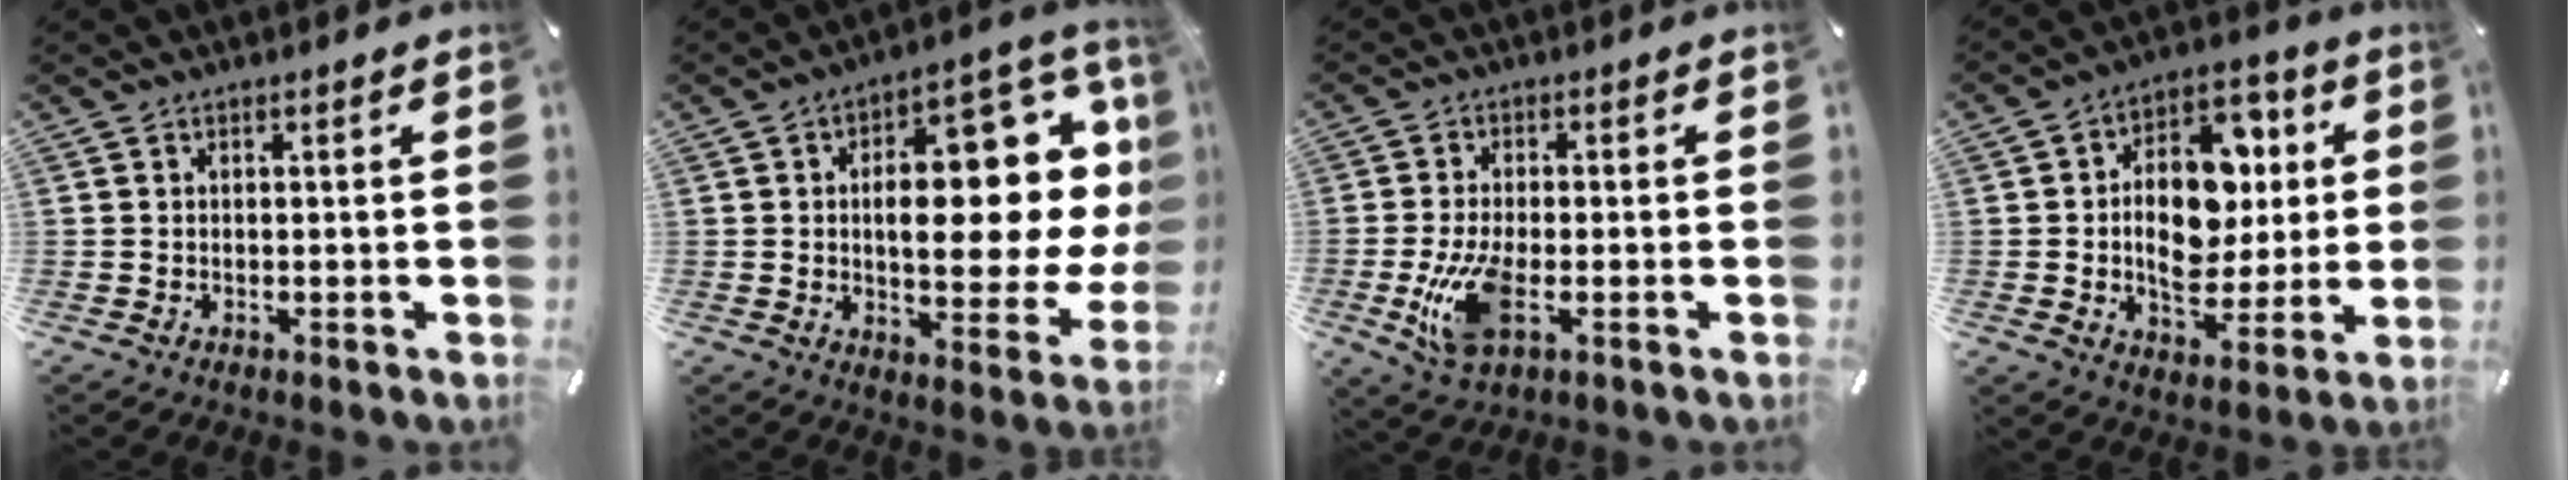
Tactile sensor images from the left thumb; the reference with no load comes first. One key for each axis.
{"total": 21.7, "fx": 4.5, "fy": 10.2, "fz": 18.5, "tx": -0.245, "ty": -0.045, "tz": 0.074}
{"total": 9.9, "fx": -2.3, "fy": 4.8, "fz": 8.4, "tx": -0.186, "ty": -0.010, "tz": -0.037}
{"total": 16.5, "fx": 1.0, "fy": 12.0, "fz": 11.3, "tx": -0.181, "ty": -0.005, "tz": 0.022}